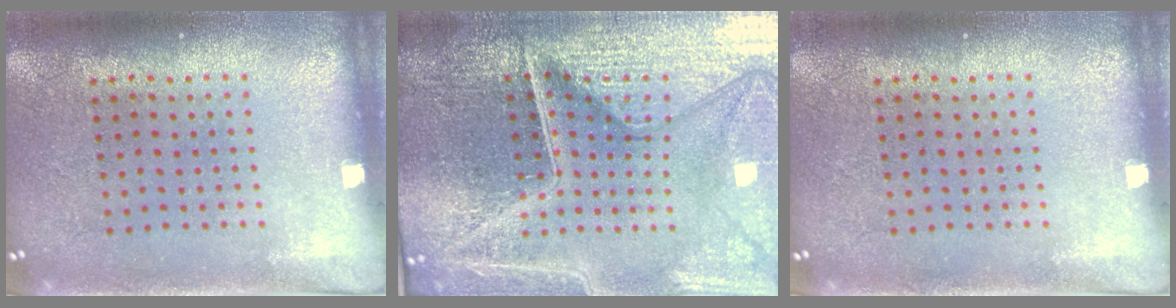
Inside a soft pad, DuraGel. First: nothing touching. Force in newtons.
{"total": 6.9, "press": 6.1, "slide": 3.2}
{"total": 0.0}